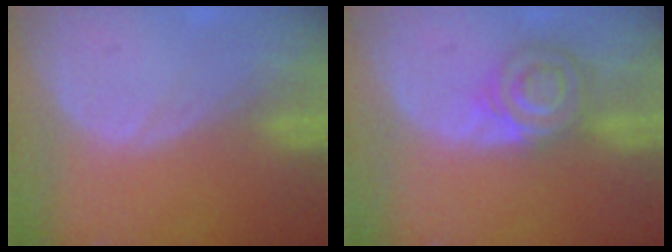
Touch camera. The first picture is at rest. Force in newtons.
{"total": 6.0, "press": 6.0, "slide": 0.9}